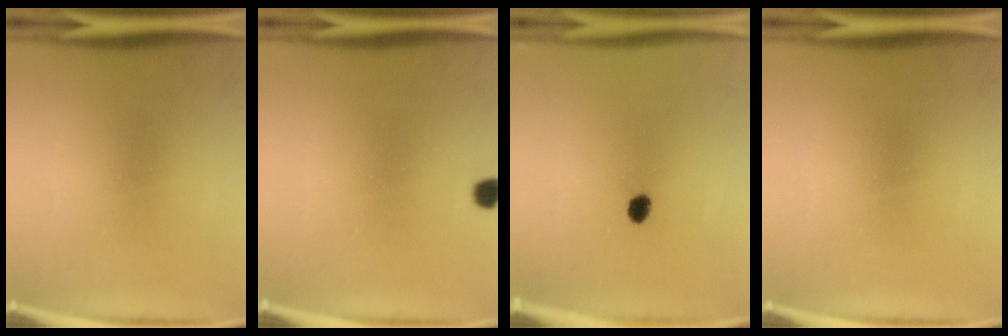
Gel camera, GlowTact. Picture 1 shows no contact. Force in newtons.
{"total": 2.0}
{"total": 2.3}
{"total": 0.0}